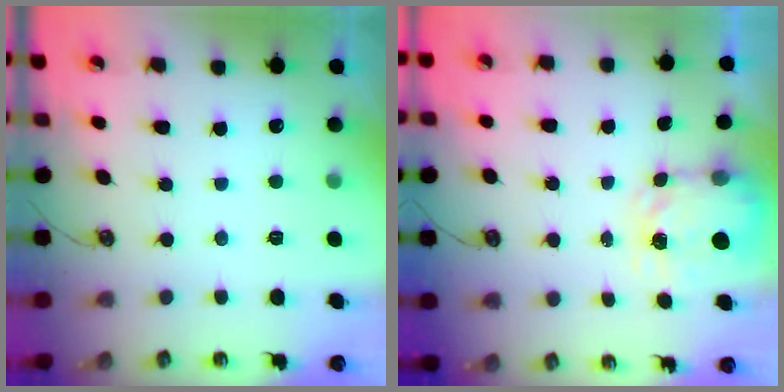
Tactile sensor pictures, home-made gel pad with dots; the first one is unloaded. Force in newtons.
{"total": 3.8, "press": 3.8, "slide": 0.5}